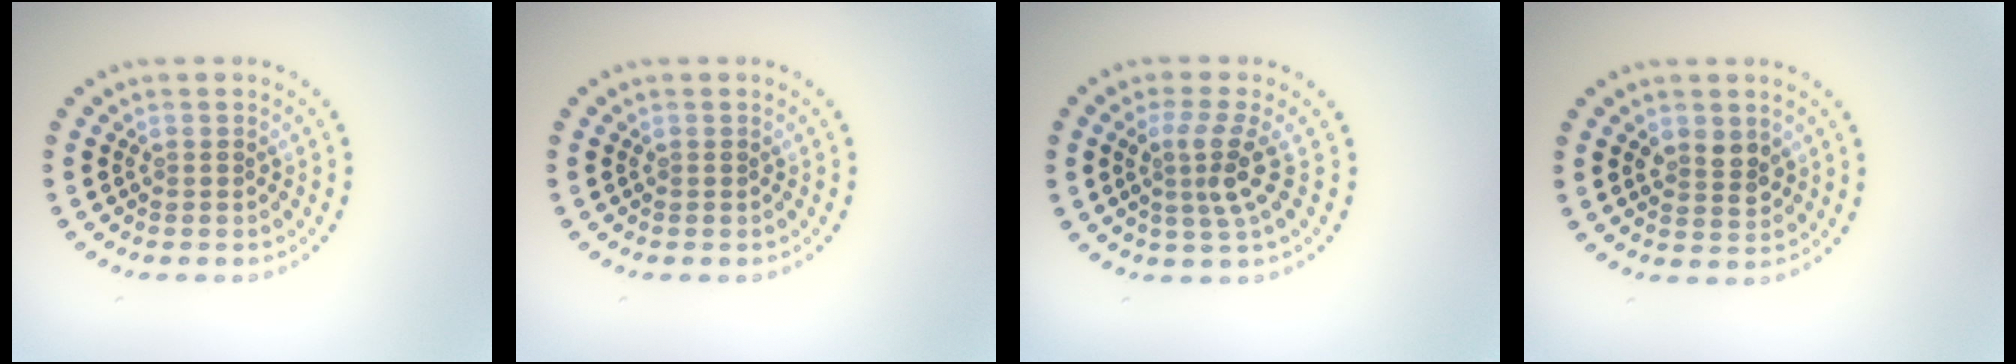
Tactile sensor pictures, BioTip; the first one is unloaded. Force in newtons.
{"total": 0.0}
{"total": 3.3, "press": 2.3, "slide": 2.3}
{"total": 2.2, "press": 2.2, "slide": 0.4}